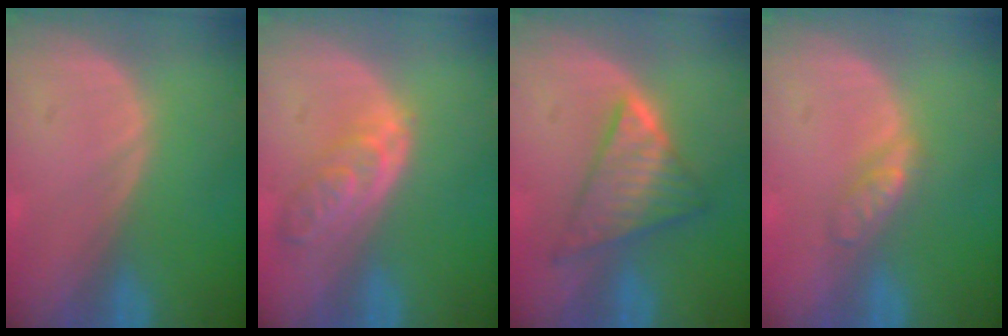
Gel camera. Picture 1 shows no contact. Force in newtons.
{"total": 5.4, "press": 5.2, "slide": 1.5}
{"total": 7.0, "press": 7.0, "slide": 0.2}
{"total": 3.1, "press": 3.0, "slide": 0.3}